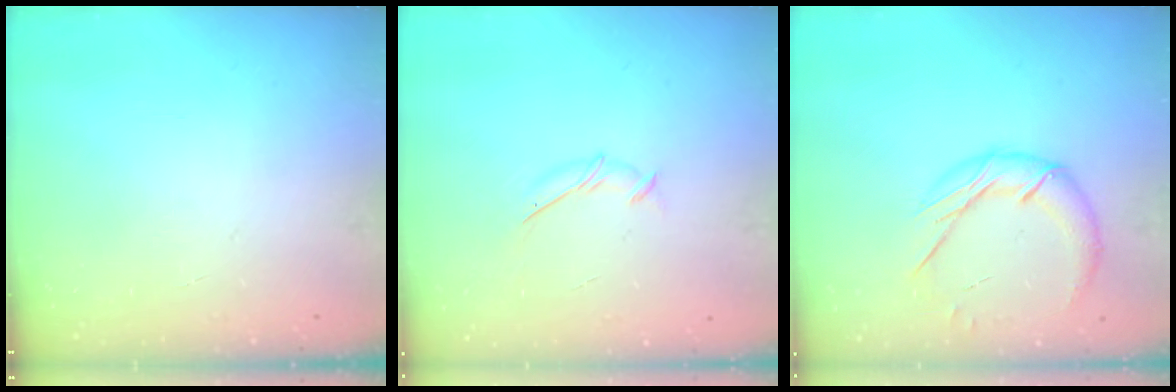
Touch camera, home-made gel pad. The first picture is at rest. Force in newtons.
{"total": 5.3, "press": 5.1, "slide": 1.0}
{"total": 13.0, "press": 12.9, "slide": 1.2}